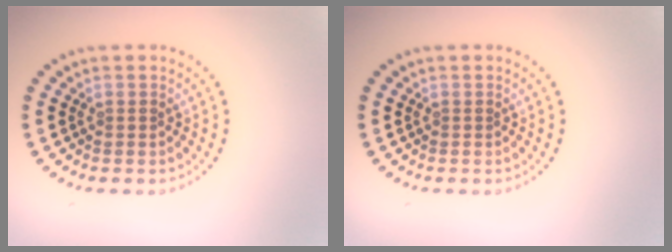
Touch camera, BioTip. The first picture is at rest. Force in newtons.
{"total": 0.0}